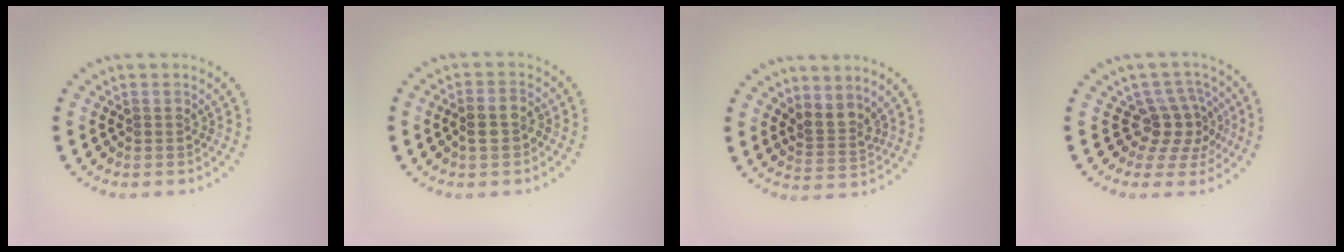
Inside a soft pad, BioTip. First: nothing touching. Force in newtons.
{"total": 2.6, "press": 2.4, "slide": 0.7}
{"total": 2.5, "press": 1.8, "slide": 1.8}
{"total": 3.4, "press": 2.6, "slide": 2.2}